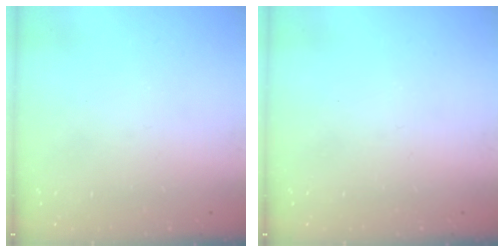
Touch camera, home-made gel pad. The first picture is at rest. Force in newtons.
{"total": 0.0}